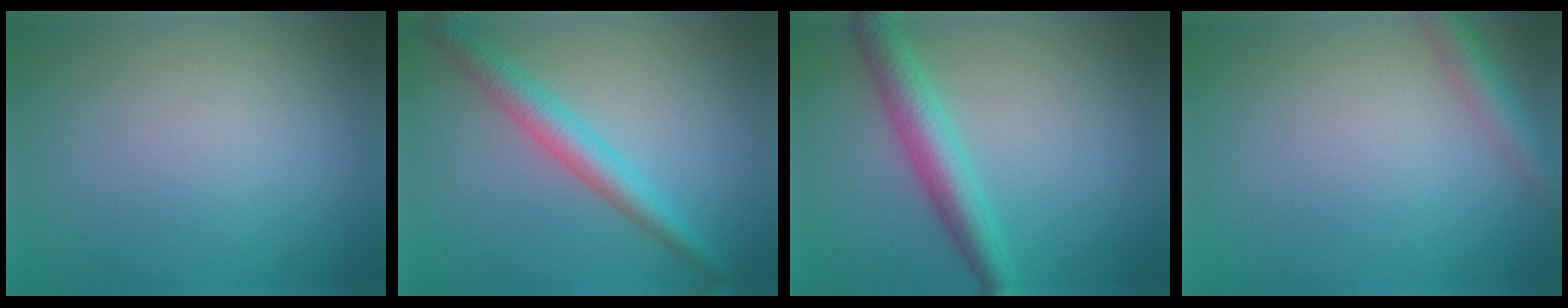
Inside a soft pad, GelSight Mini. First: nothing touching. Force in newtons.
{"total": 3.8, "press": 3.8, "slide": 0.1}
{"total": 4.5, "press": 4.5, "slide": 0.1}
{"total": 2.5, "press": 2.5, "slide": 0.1}